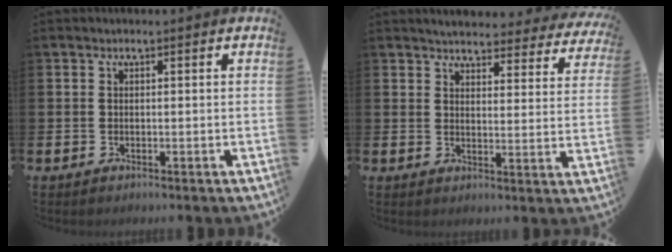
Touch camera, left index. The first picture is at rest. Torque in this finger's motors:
{"motor_torque": [1.06, -1.08, 0.40, 0.02]}